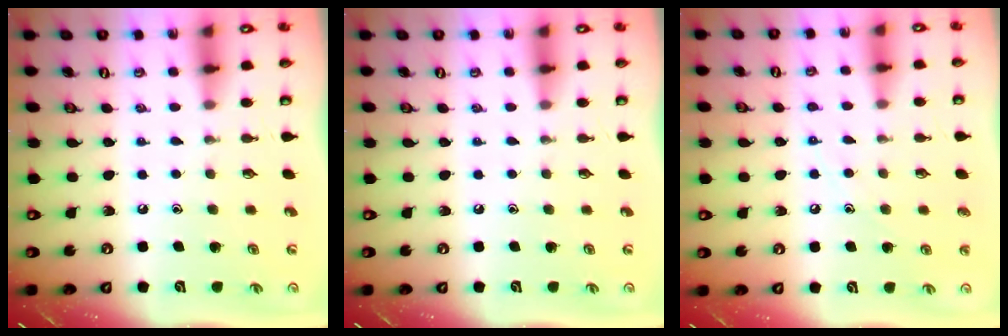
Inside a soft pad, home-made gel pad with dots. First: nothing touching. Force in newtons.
{"total": 0.0}
{"total": 6.6, "press": 6.6, "slide": 0.5}